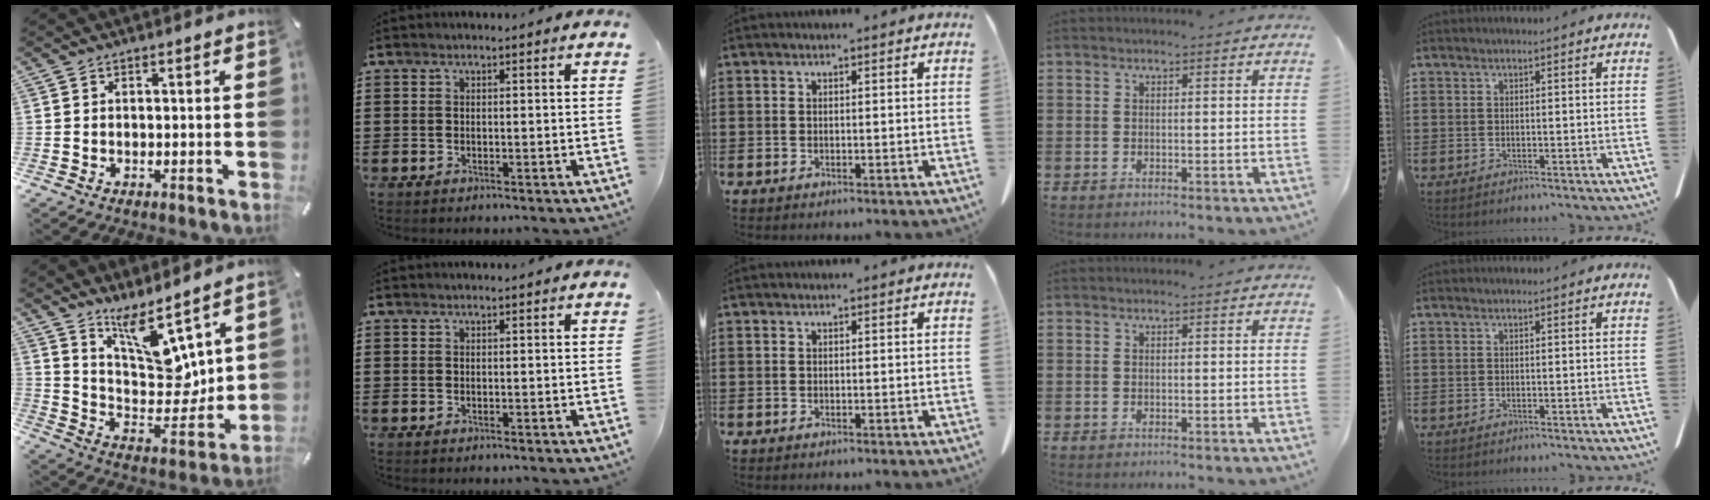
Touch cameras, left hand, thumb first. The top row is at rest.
{"thumb": {"total": 13.8, "force": [9.6, 5.9, 7.9], "torque": [-0.118, -0.089, 0.176]}}